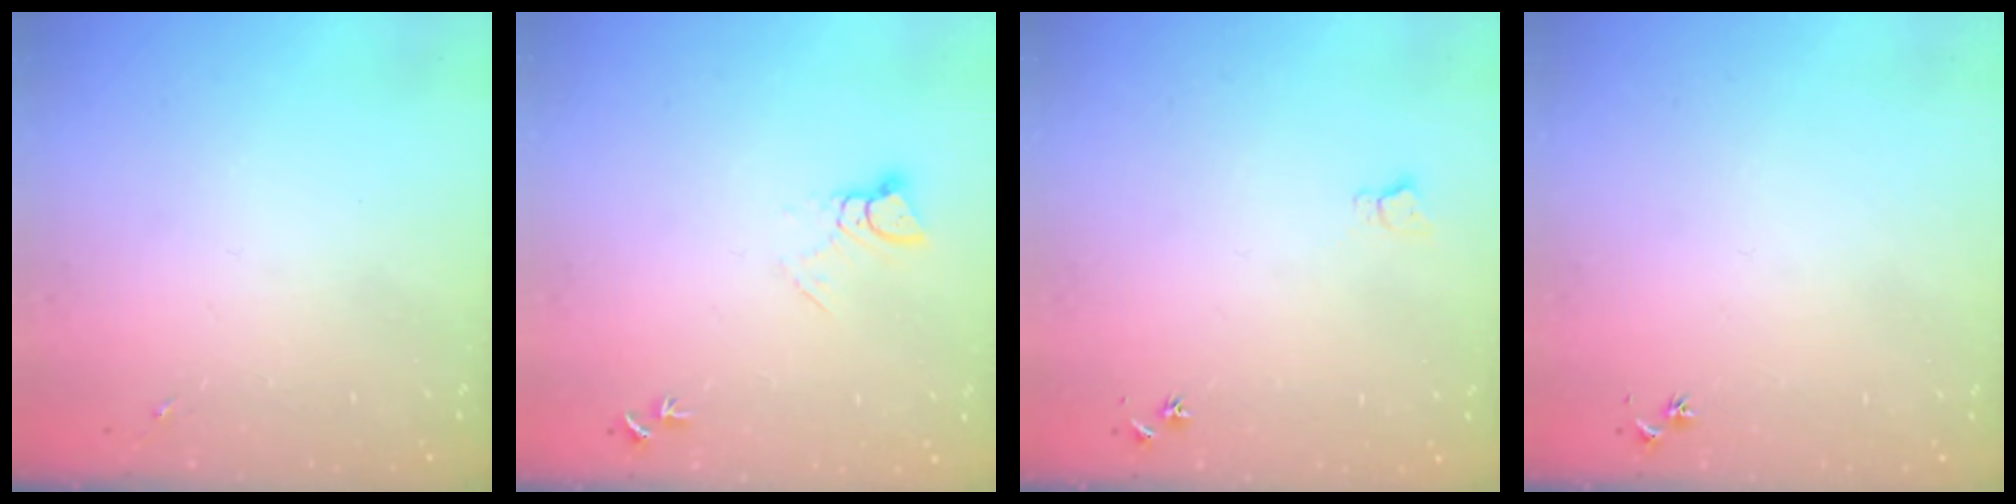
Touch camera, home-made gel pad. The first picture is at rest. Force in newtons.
{"total": 4.1, "press": 4.1, "slide": 0.3}
{"total": 3.9, "press": 3.9, "slide": 0.4}
{"total": 3.0, "press": 2.9, "slide": 0.3}